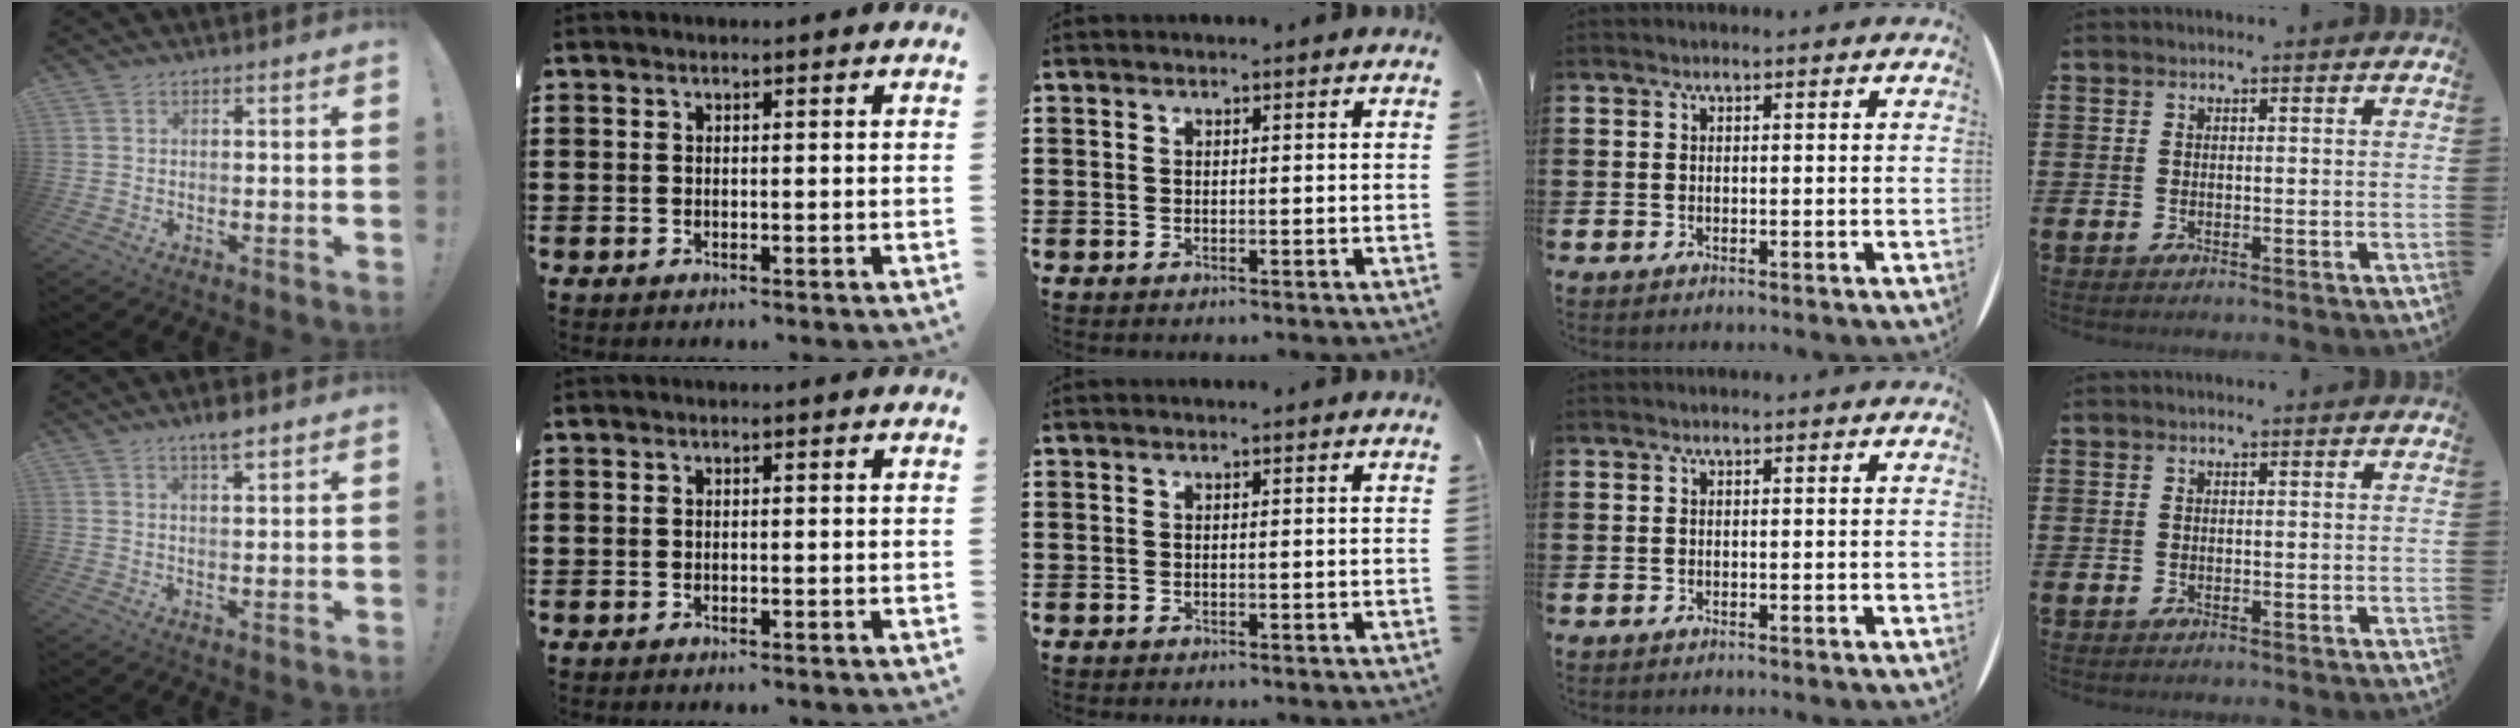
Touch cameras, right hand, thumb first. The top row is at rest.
{"thumb": {"total": 4.2, "force": [3.0, 0.6, 2.9], "torque": [-0.040, -0.017, 0.046]}}